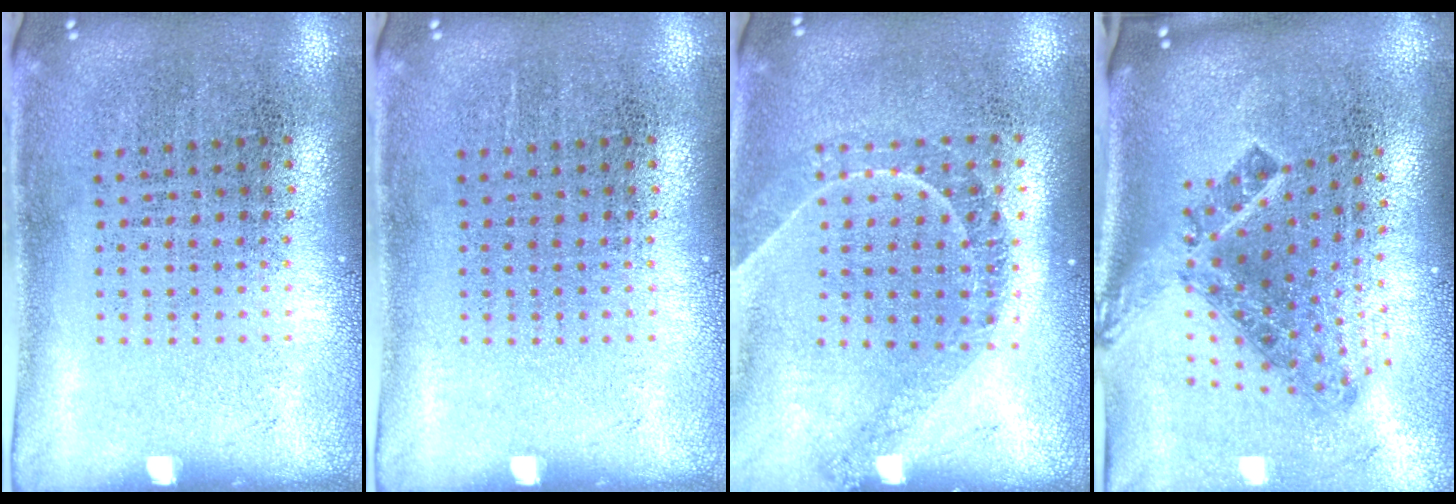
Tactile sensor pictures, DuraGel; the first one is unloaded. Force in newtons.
{"total": 0.0}
{"total": 1.2, "press": 1.2, "slide": 0.4}
{"total": 2.1, "press": 1.3, "slide": 1.6}